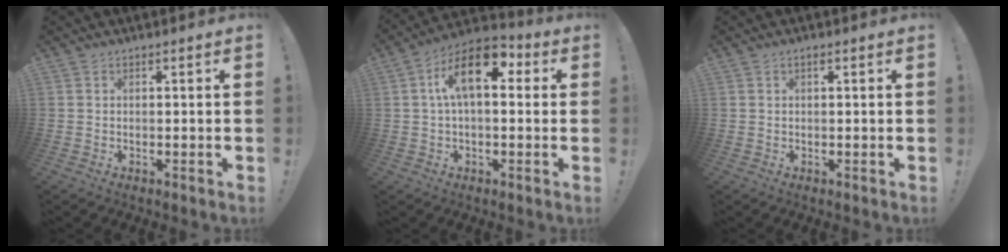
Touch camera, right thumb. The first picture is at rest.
{"total": 13.8, "force": [3.9, 6.6, 11.5], "torque": [-0.205, -0.002, 0.065]}
{"total": 0.7, "force": [0.2, 0.1, 0.7], "torque": [-0.021, 0.003, 0.003]}